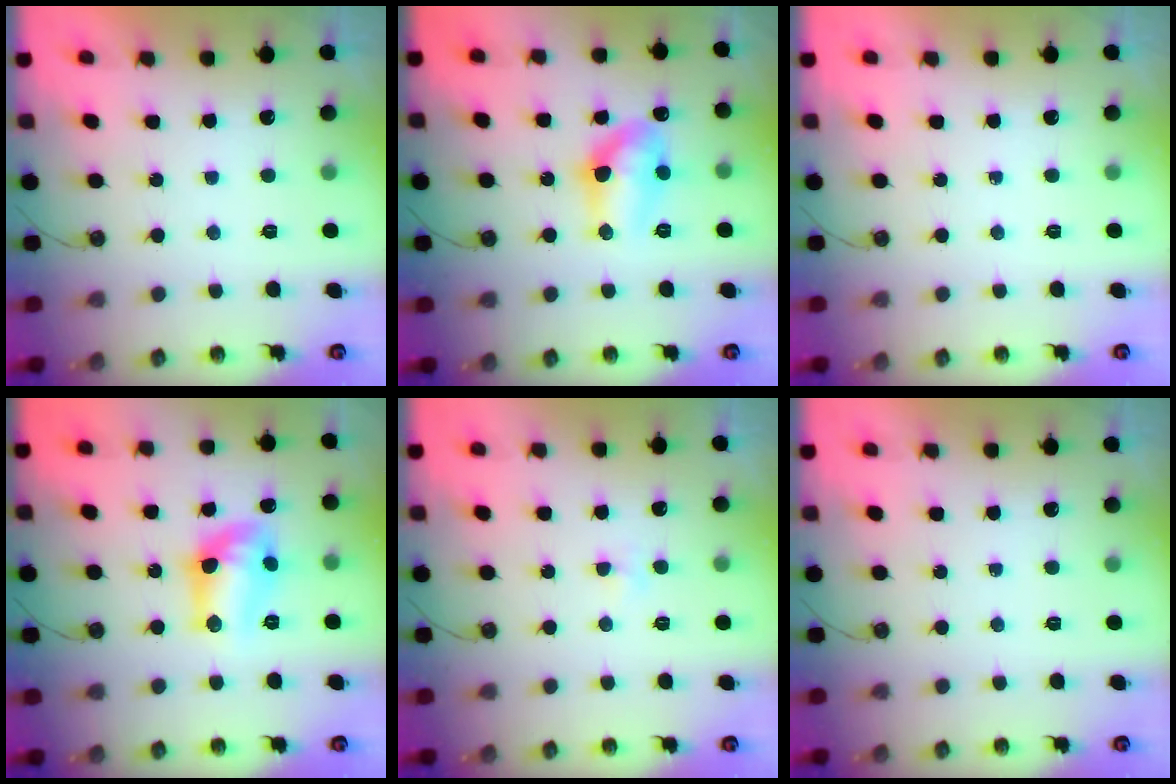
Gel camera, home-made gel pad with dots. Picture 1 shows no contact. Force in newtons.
{"total": 11.8, "press": 11.7, "slide": 1.1}
{"total": 0.0}
{"total": 11.5, "press": 11.4, "slide": 0.8}
{"total": 2.1, "press": 2.0, "slide": 0.3}
{"total": 0.0}